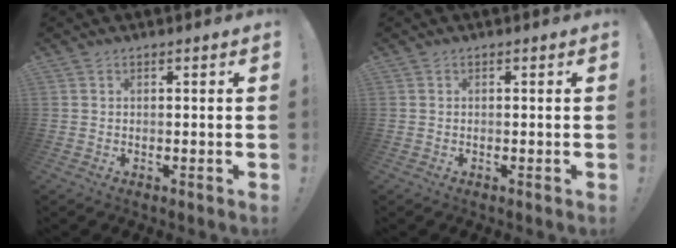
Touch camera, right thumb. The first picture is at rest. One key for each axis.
{"total": 0.0}